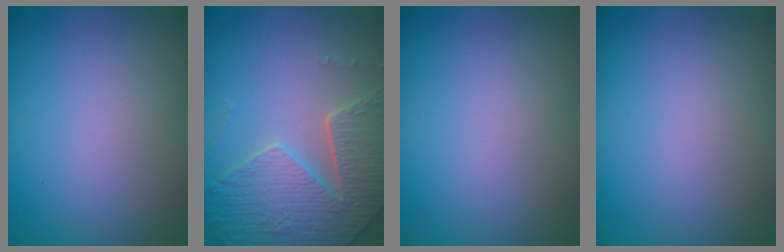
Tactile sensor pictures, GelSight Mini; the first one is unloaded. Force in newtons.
{"total": 6.2, "press": 5.1, "slide": 3.6}
{"total": 0.0}
{"total": 0.0}